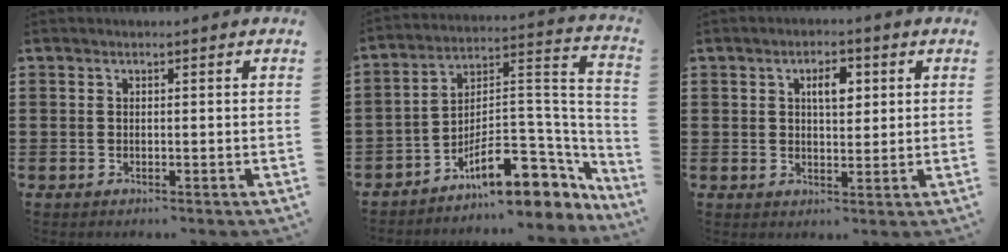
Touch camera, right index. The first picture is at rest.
{"total": 12.1, "force": [-7.4, 5.4, 7.9], "torque": [-0.113, 0.015, -0.134]}
{"total": 3.8, "force": [1.3, 1.7, 3.2], "torque": [-0.051, 0.003, 0.017]}